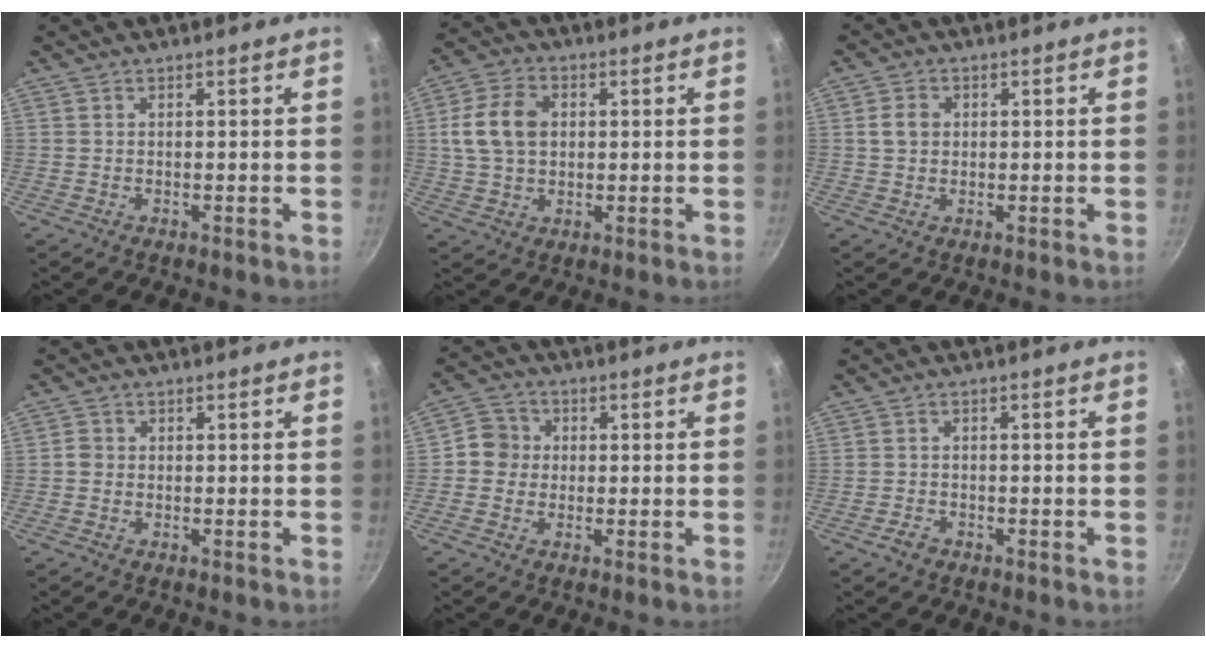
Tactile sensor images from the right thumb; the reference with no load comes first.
{"total": 10.4, "force": [1.5, 7.5, 7.0], "torque": [-0.119, 0.014, 0.022]}
{"total": 3.5, "force": [0.5, 2.9, 1.9], "torque": [-0.023, 0.005, 0.005]}
{"total": 1.6, "force": [-0.4, 1.5, 0.6], "torque": [-0.007, 0.007, -0.011]}
{"total": 5.6, "force": [-0.1, 5.3, 1.8], "torque": [0.001, 0.012, -0.021]}
{"total": 2.2, "force": [-1.4, 1.4, 0.8], "torque": [-0.012, 0.016, -0.024]}